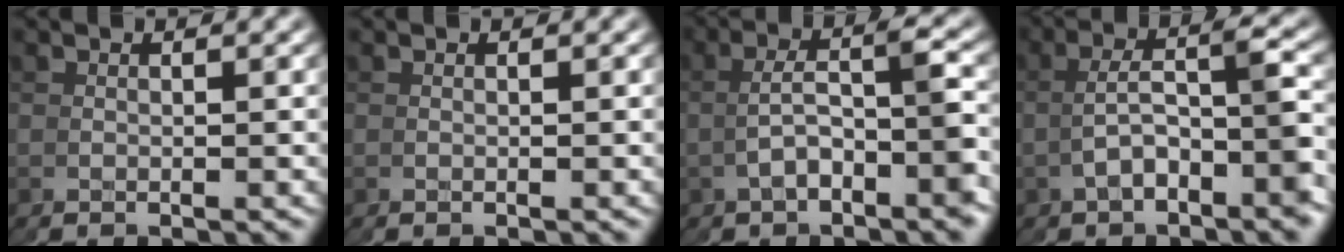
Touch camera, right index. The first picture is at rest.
{"total": 0.0}
{"total": 4.0, "force": [-1.3, 2.0, 3.3], "torque": [-0.061, 0.010, -0.021]}
{"total": 4.6, "force": [-1.4, 2.4, 3.6], "torque": [-0.064, 0.012, -0.025]}